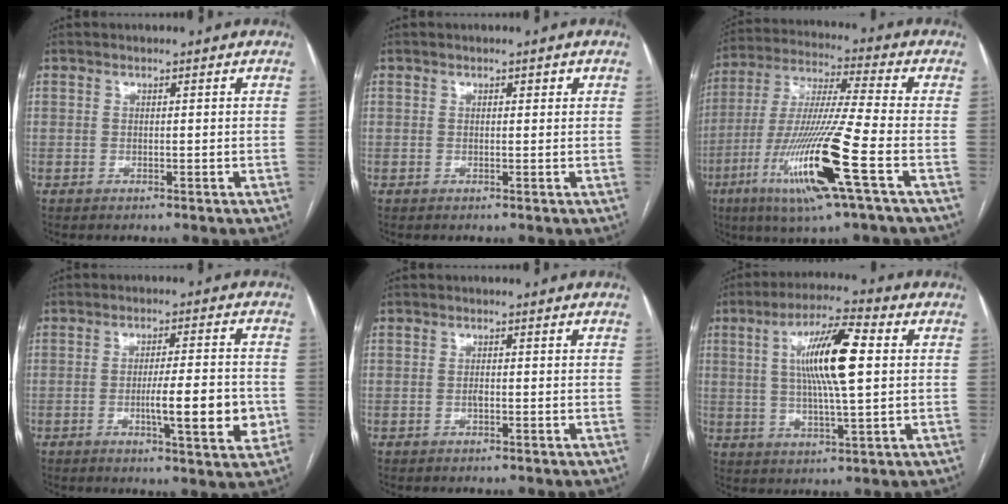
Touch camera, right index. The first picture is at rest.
{"total": 0.8, "force": [0.4, 0.4, 0.5], "torque": [-0.006, 0.003, 0.003]}
{"total": 17.8, "force": [-6.8, -0.5, 16.4], "torque": [-0.345, -0.028, -0.132]}
{"total": 9.8, "force": [-2.2, 1.3, 9.4], "torque": [-0.141, -0.005, -0.032]}
{"total": 0.8, "force": [-0.2, 0.3, 0.7], "torque": [-0.015, 0.000, -0.004]}
{"total": 12.3, "force": [2.2, 1.6, 12.0], "torque": [-0.218, 0.012, 0.037]}